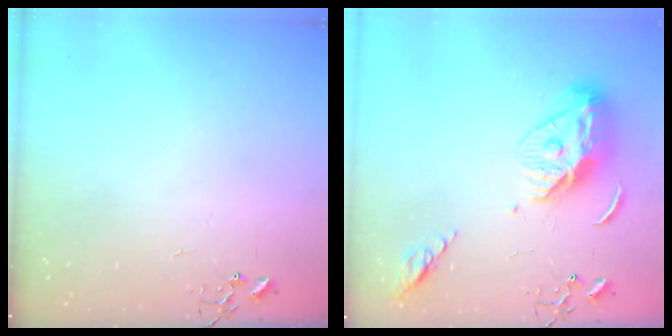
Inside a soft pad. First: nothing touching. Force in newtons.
{"total": 12.7, "press": 12.7, "slide": 0.9}